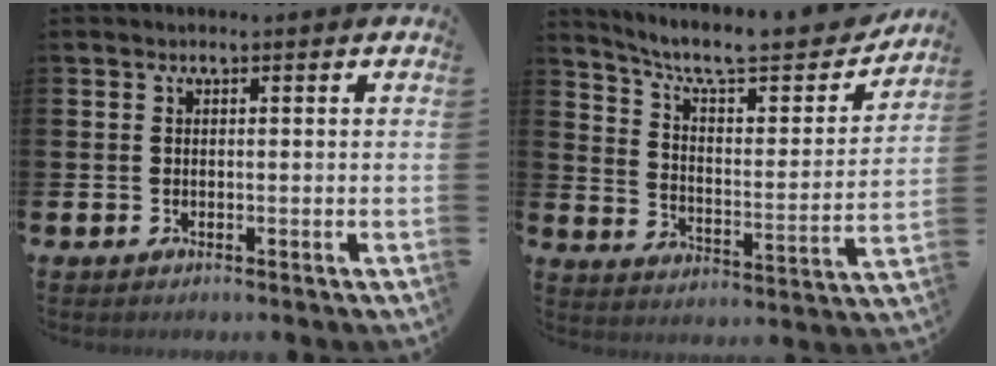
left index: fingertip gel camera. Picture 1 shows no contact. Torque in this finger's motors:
{"motor_torque": [-0.26, -0.82, 0.46, 0.18]}